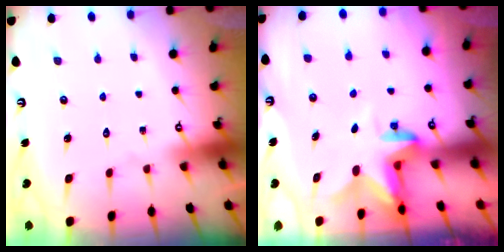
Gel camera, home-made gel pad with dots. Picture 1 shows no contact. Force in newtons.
{"total": 2.8, "press": 2.8, "slide": 0.5}